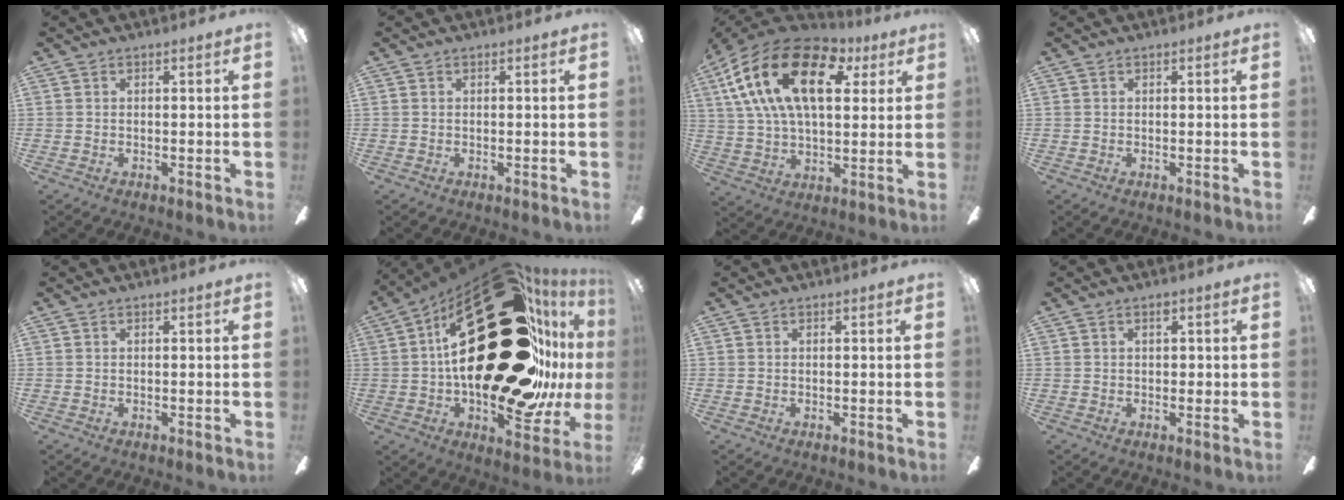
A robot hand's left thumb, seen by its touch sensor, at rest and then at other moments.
{"total": 0.0}
{"total": 23.4, "force": [9.6, 12.4, 17.3], "torque": [-0.336, -0.019, 0.159]}
{"total": 0.0}
{"total": 0.0}
{"total": 50.6, "force": [11.3, 26.6, 41.5], "torque": [-0.521, -0.107, 0.279]}
{"total": 0.0}
{"total": 1.7, "force": [0.6, 1.0, 1.2], "torque": [-0.018, 0.003, 0.008]}